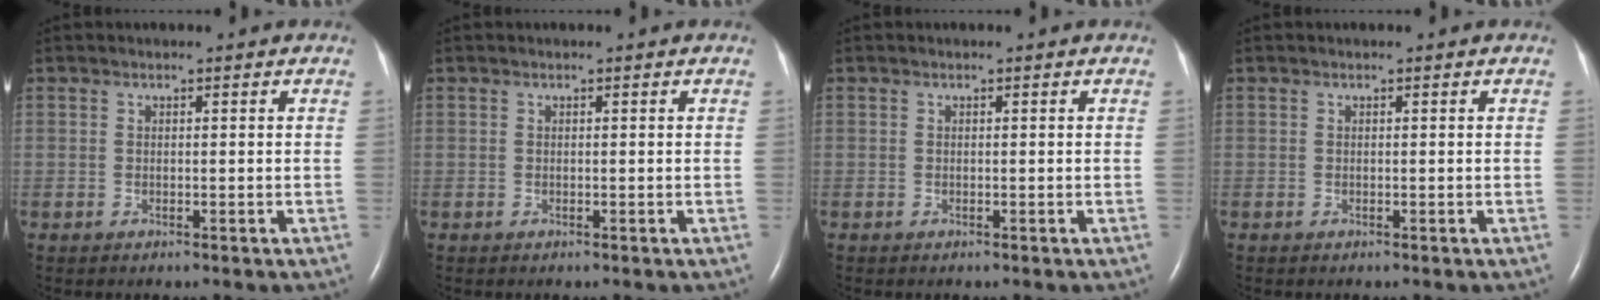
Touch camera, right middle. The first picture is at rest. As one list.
[{"total": 0.0}, {"total": 0.0}, {"total": 0.0}]